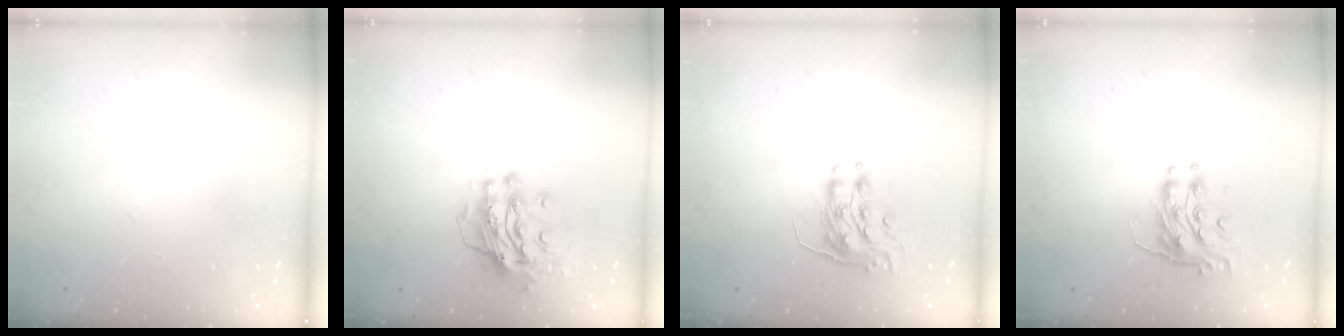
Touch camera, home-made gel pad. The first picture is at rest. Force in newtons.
{"total": 12.9, "press": 12.8, "slide": 1.2}
{"total": 8.2, "press": 8.2, "slide": 0.1}
{"total": 8.7, "press": 8.7, "slide": 0.3}